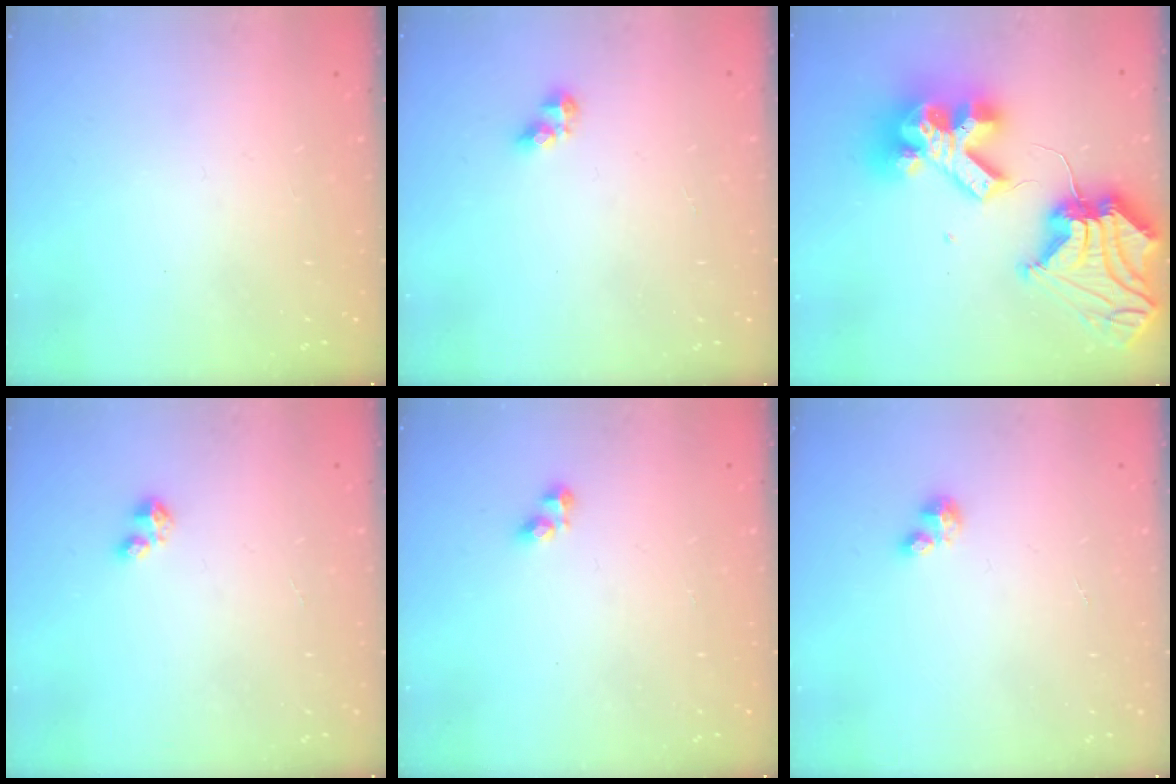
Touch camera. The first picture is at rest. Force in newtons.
{"total": 4.9, "press": 4.8, "slide": 0.6}
{"total": 24.9, "press": 24.7, "slide": 3.0}
{"total": 2.7, "press": 2.7, "slide": 0.4}
{"total": 2.8, "press": 2.8, "slide": 0.3}
{"total": 2.1, "press": 2.1, "slide": 0.2}